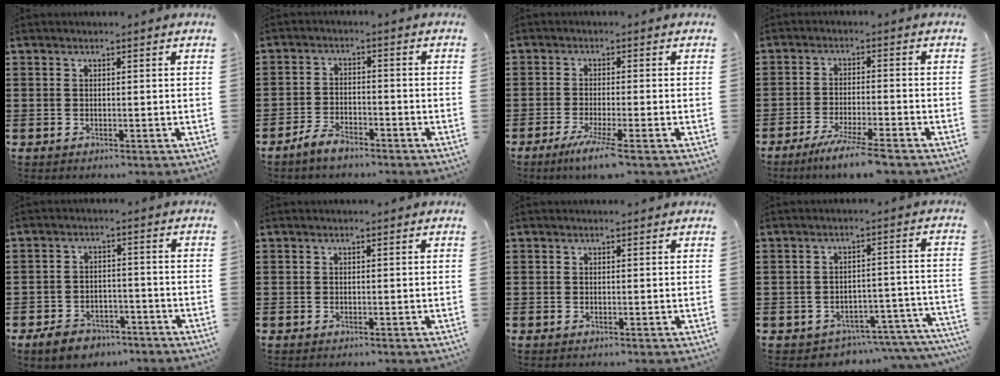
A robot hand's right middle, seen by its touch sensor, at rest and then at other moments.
{"total": 3.8, "force": [-3.2, 1.3, 1.5], "torque": [-0.042, 0.006, -0.067]}
{"total": 4.0, "force": [-2.7, -0.3, 3.0], "torque": [-0.062, -0.016, -0.050]}
{"total": 5.5, "force": [-4.6, -0.2, 2.9], "torque": [-0.059, -0.015, -0.085]}
{"total": 4.2, "force": [-3.8, 1.7, 0.8], "torque": [-0.025, 0.009, -0.078]}
{"total": 0.0}
{"total": 0.0}
{"total": 3.6, "force": [-3.5, 0.8, 0.4], "torque": [-0.015, 0.007, -0.074]}